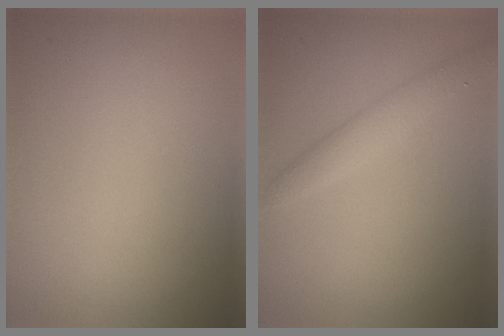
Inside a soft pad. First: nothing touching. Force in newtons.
{"total": 2.2, "press": 2.2, "slide": 0.1}